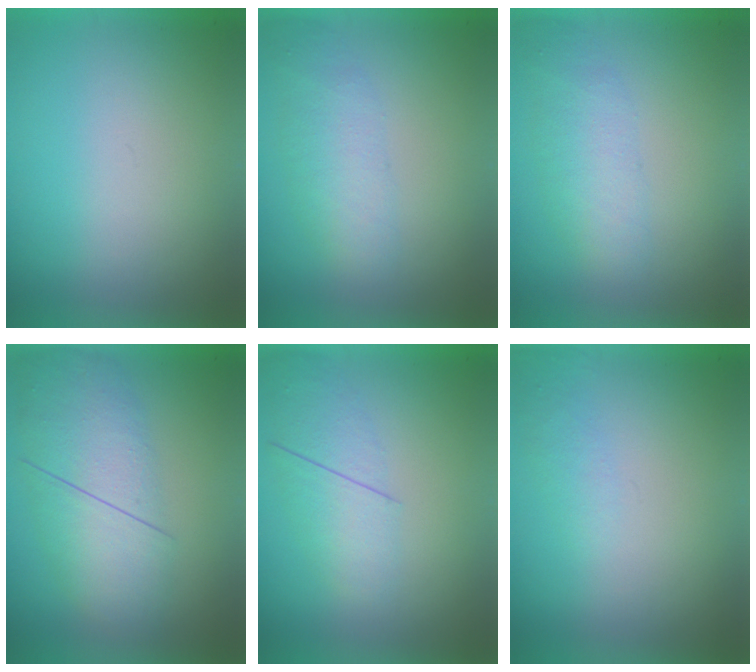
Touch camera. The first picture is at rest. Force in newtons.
{"total": 2.1}
{"total": 2.1}
{"total": 4.6}
{"total": 2.2}
{"total": 1.2}